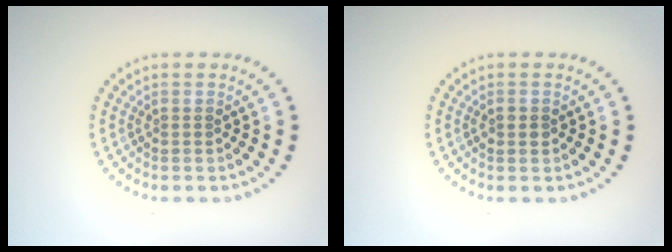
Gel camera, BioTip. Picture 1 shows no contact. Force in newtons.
{"total": 1.3, "press": 1.3, "slide": 0.1}